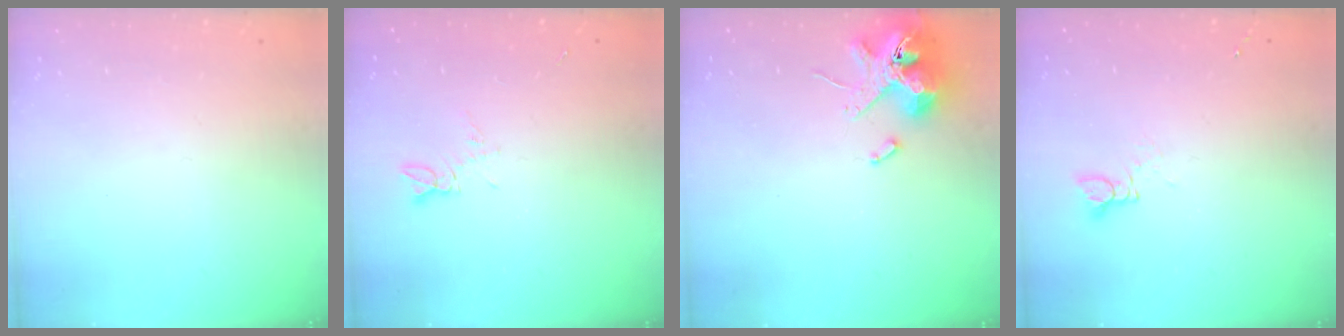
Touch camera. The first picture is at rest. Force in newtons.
{"total": 5.4, "press": 5.3, "slide": 0.7}
{"total": 10.9, "press": 10.7, "slide": 1.7}
{"total": 2.6, "press": 2.6, "slide": 0.3}